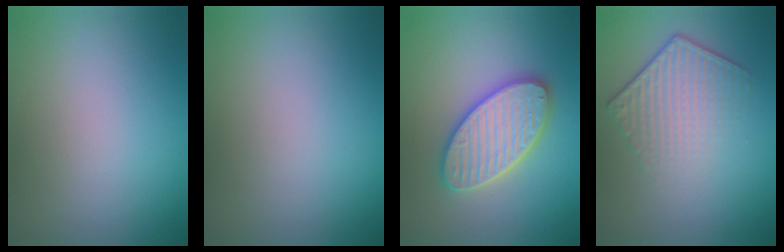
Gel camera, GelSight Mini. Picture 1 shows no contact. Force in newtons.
{"total": 0.0}
{"total": 5.6, "press": 5.5, "slide": 0.6}
{"total": 4.4, "press": 3.2, "slide": 3.1}